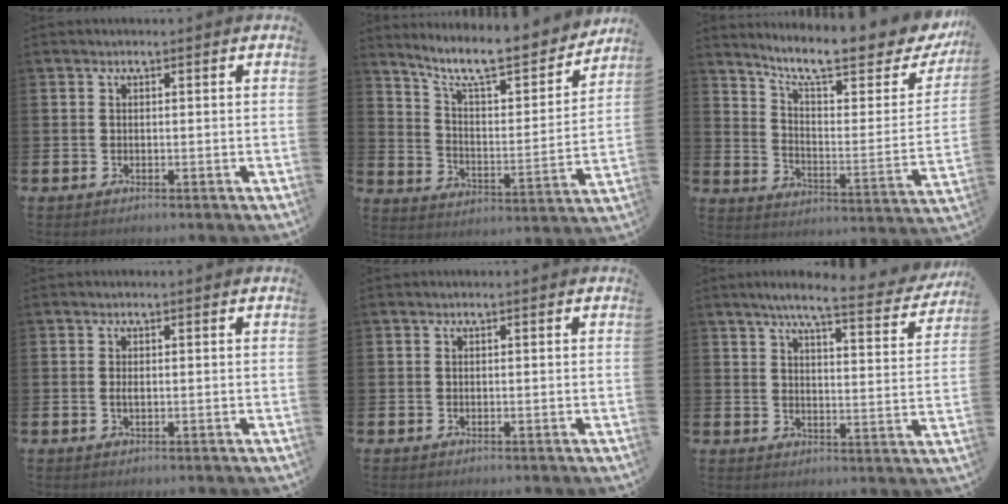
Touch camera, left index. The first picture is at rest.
{"total": 10.4, "force": [9.2, 2.0, 4.3], "torque": [-0.112, -0.064, 0.157]}
{"total": 10.5, "force": [8.8, 2.0, 5.3], "torque": [-0.108, -0.068, 0.143]}
{"total": 0.9, "force": [0.0, 0.3, 0.8], "torque": [-0.016, 0.004, -0.002]}
{"total": 0.0}
{"total": 6.6, "force": [5.8, 0.5, 3.1], "torque": [-0.065, -0.032, 0.094]}